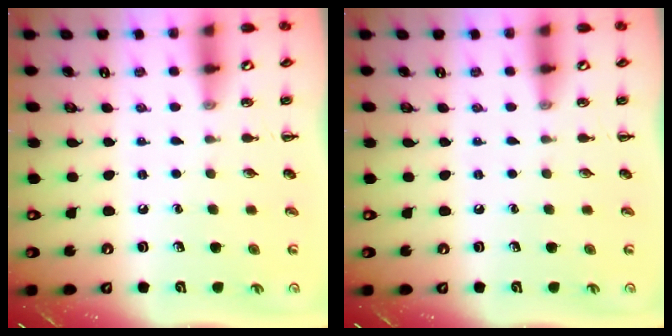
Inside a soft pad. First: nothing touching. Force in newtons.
{"total": 0.0}